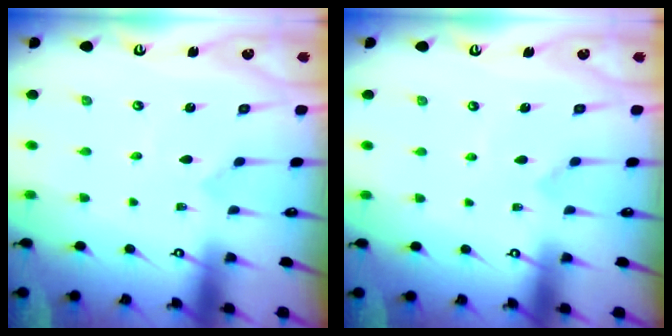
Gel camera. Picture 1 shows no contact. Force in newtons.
{"total": 5.0, "press": 5.0, "slide": 0.6}